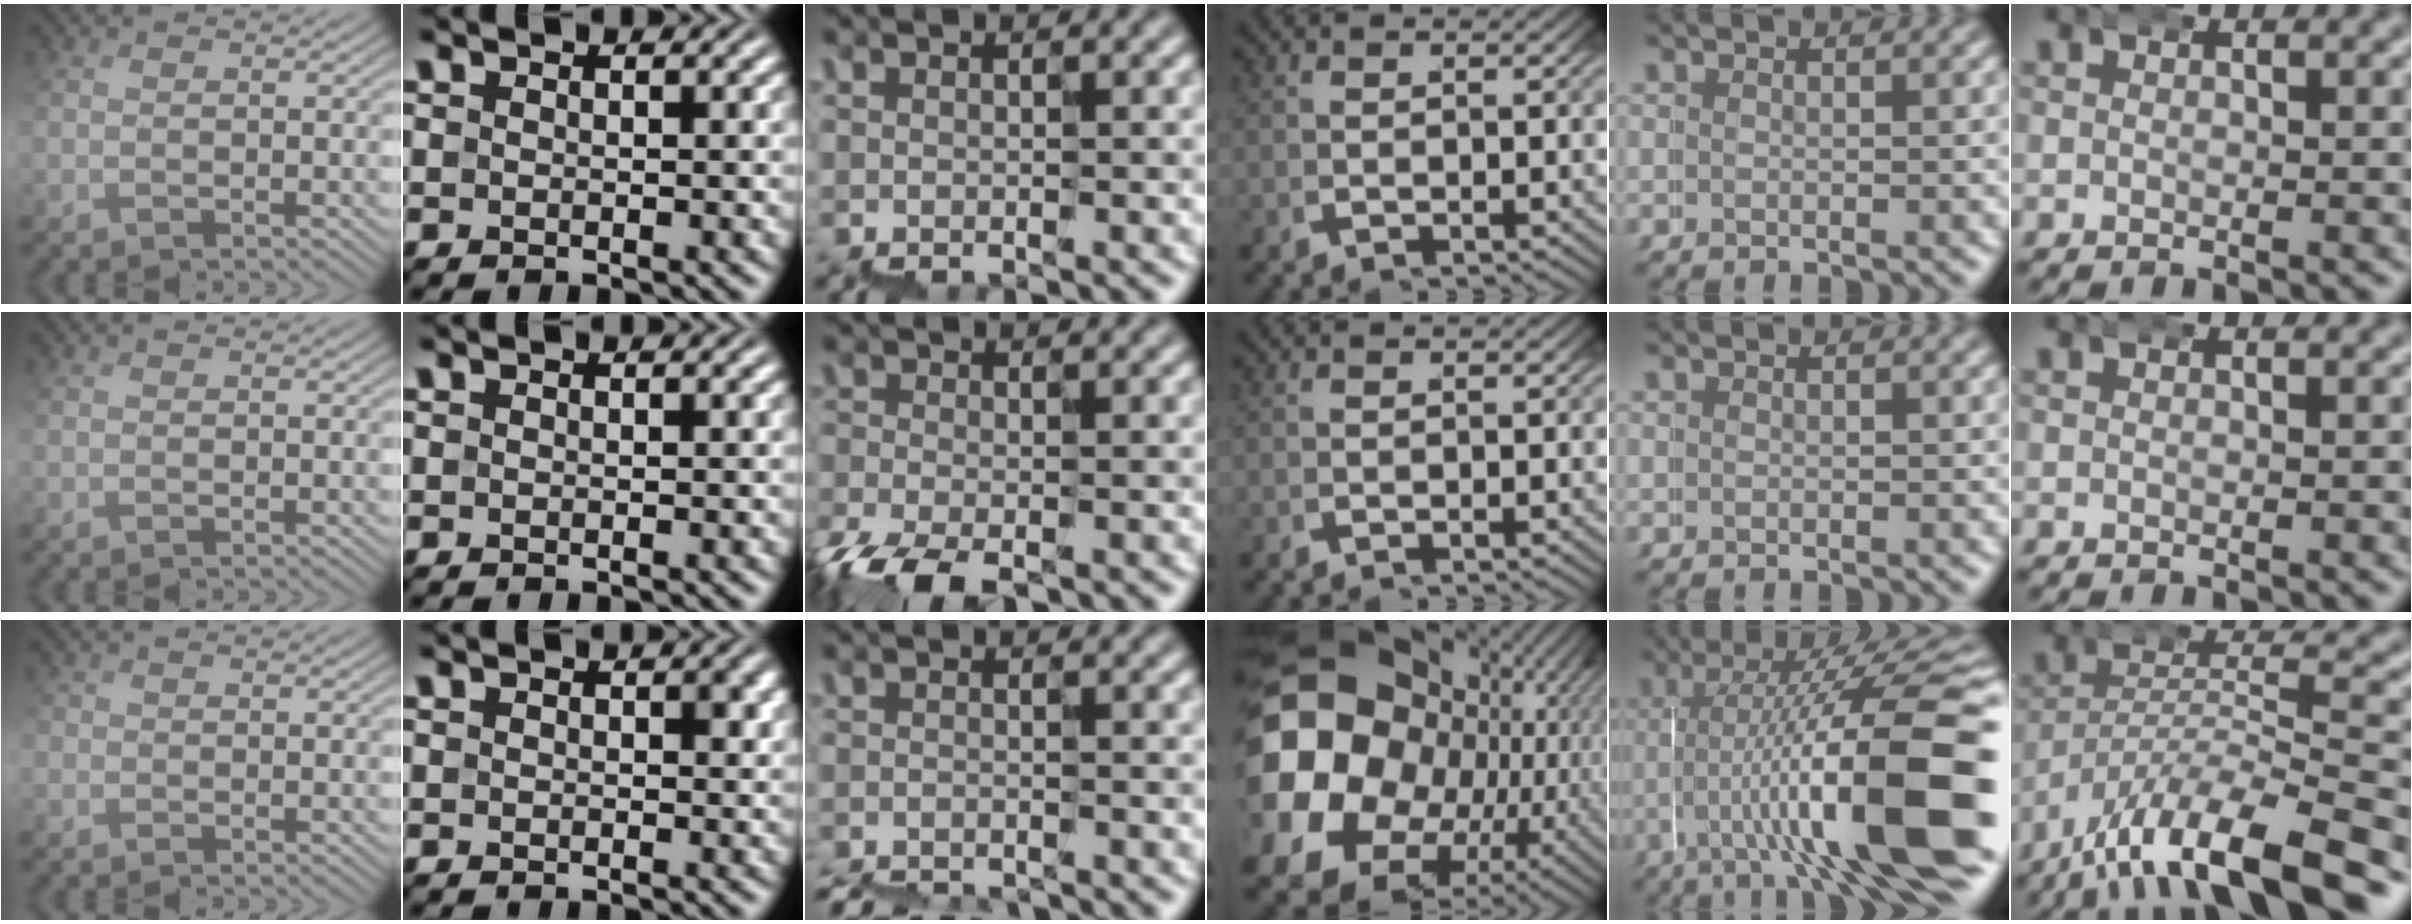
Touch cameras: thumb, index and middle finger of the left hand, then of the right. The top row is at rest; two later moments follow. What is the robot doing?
{"motion": "wrap", "object": "belt"}